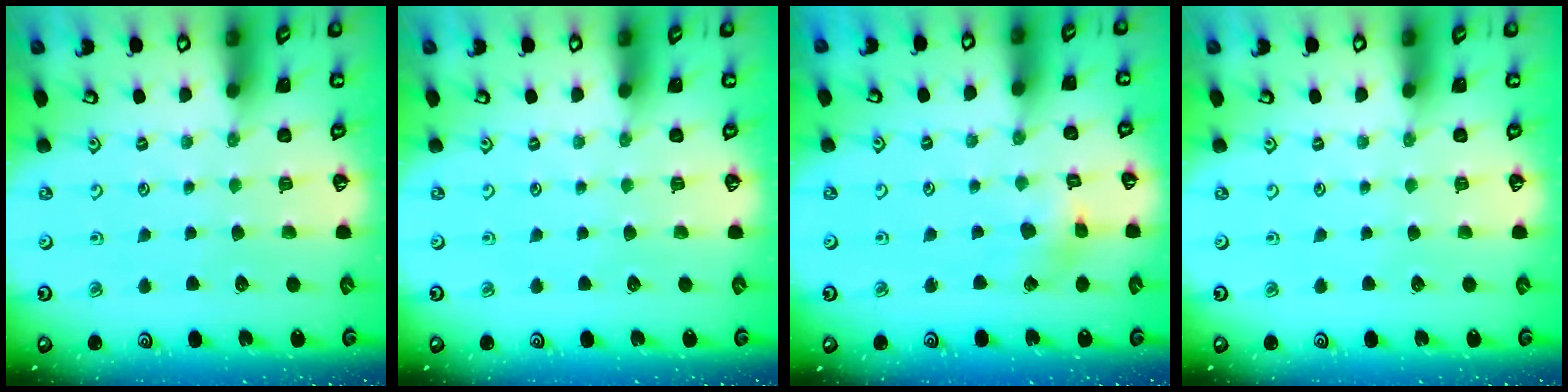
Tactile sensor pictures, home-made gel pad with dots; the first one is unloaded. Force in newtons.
{"total": 0.0}
{"total": 4.0, "press": 3.9, "slide": 0.4}
{"total": 0.0}